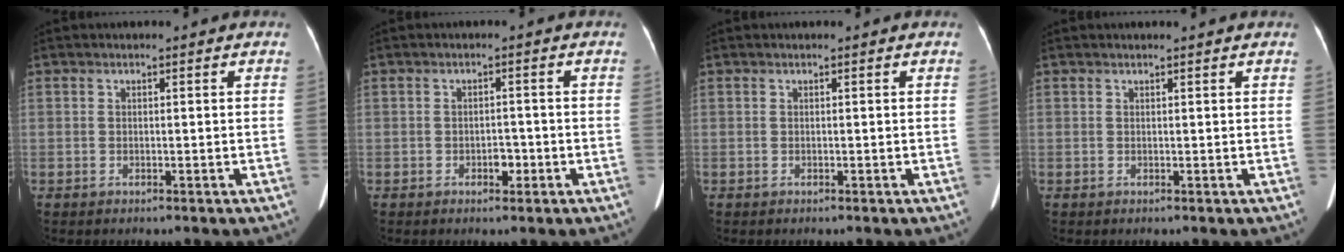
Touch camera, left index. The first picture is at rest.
{"total": 1.7, "force": [-0.8, 1.0, 1.1], "torque": [-0.016, 0.003, -0.010]}
{"total": 0.0}
{"total": 1.6, "force": [1.5, -0.1, 0.5], "torque": [-0.011, 0.013, 0.021]}